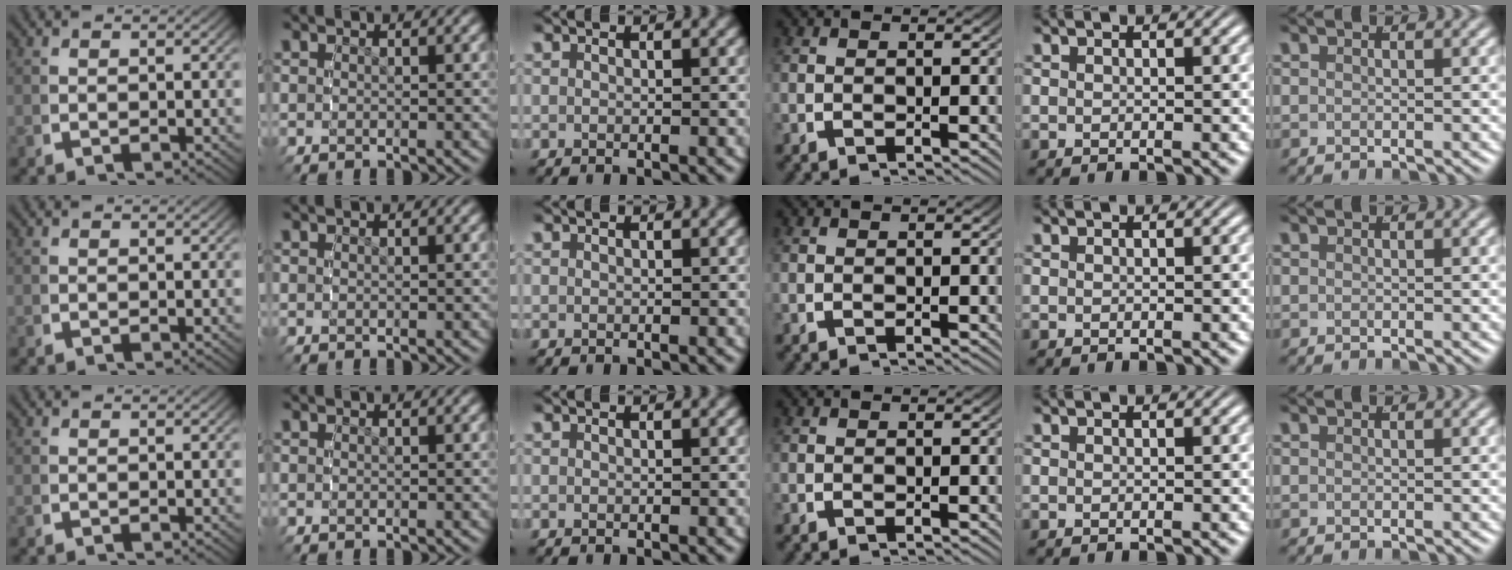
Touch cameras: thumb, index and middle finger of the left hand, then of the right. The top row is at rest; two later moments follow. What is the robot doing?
{"motion": "reach", "object": "string"}